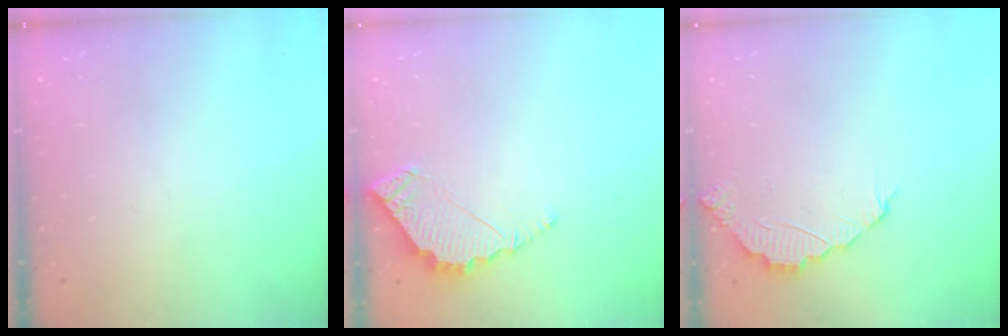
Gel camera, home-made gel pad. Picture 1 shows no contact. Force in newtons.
{"total": 5.3, "press": 5.3, "slide": 0.2}
{"total": 2.4, "press": 2.4, "slide": 0.2}